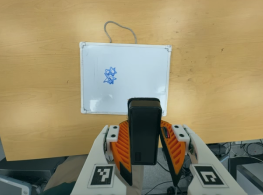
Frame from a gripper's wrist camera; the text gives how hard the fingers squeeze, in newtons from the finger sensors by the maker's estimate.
{"total": 5.6, "left": 4.4, "right": 6.9}